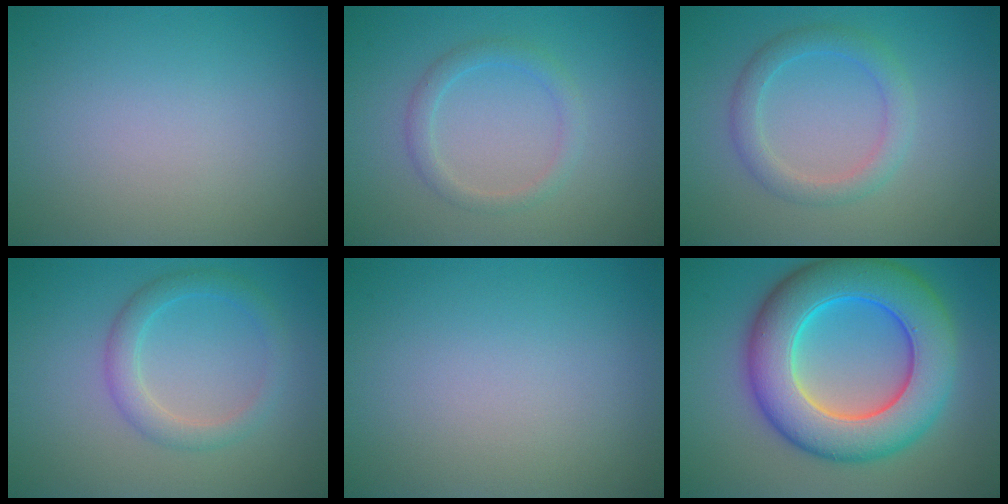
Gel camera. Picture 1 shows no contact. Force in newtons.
{"total": 1.9, "press": 1.9, "slide": 0.2}
{"total": 2.6, "press": 2.6, "slide": 0.1}
{"total": 2.6, "press": 2.6, "slide": 0.1}
{"total": 0.0}
{"total": 11.3, "press": 11.3, "slide": 0.2}